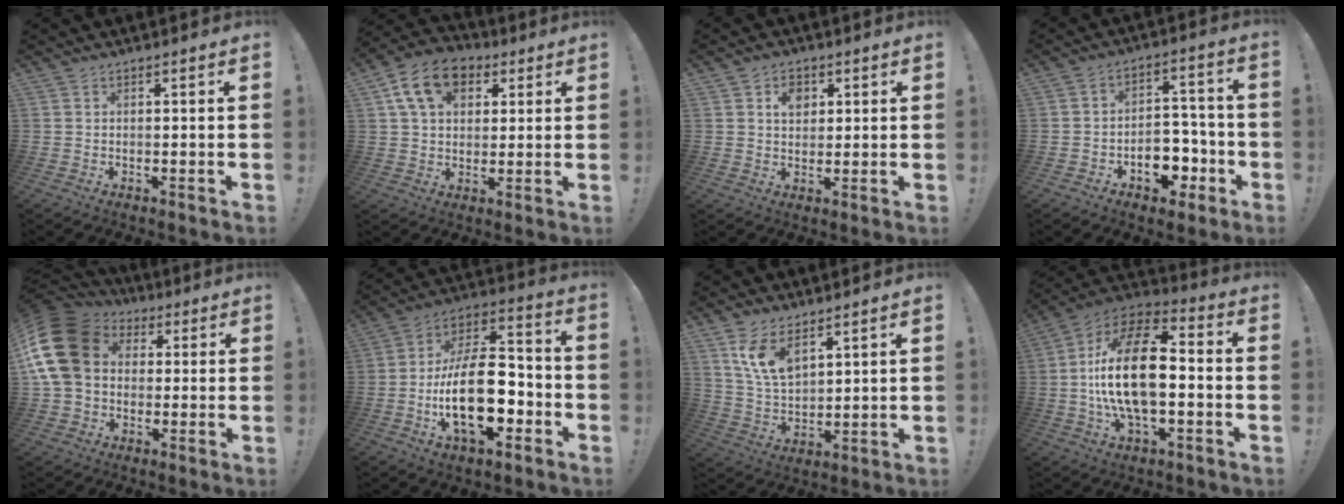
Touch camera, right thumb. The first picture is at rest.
{"total": 13.5, "force": [5.6, 9.4, 7.9], "torque": [-0.126, -0.006, 0.107]}
{"total": 5.1, "force": [2.0, 4.0, 2.5], "torque": [-0.024, -0.004, 0.031]}
{"total": 11.3, "force": [-5.0, 8.0, 6.3], "torque": [-0.070, 0.049, -0.074]}
{"total": 17.9, "force": [3.8, 13.7, 10.9], "torque": [-0.203, 0.002, 0.072]}
{"total": 23.8, "force": [-6.0, 11.8, 19.9], "torque": [-0.375, 0.028, -0.095]}
{"total": 10.2, "force": [6.5, 4.8, 6.1], "torque": [-0.115, -0.030, 0.125]}
{"total": 21.1, "force": [-1.9, 9.9, 18.6], "torque": [-0.351, 0.015, -0.035]}